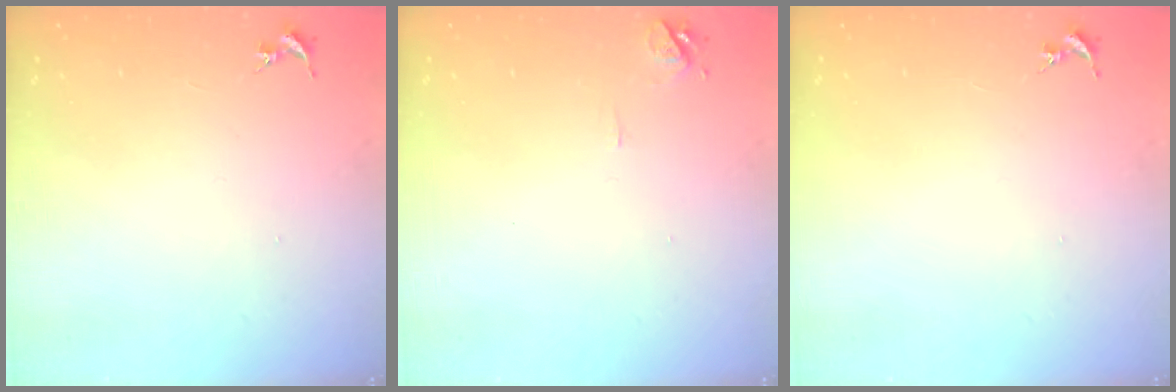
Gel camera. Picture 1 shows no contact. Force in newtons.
{"total": 6.3, "press": 6.3, "slide": 0.7}
{"total": 0.0}